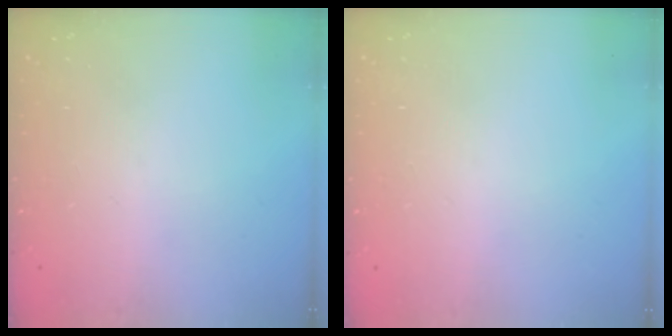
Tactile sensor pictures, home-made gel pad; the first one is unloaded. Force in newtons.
{"total": 2.6, "press": 2.6, "slide": 0.2}